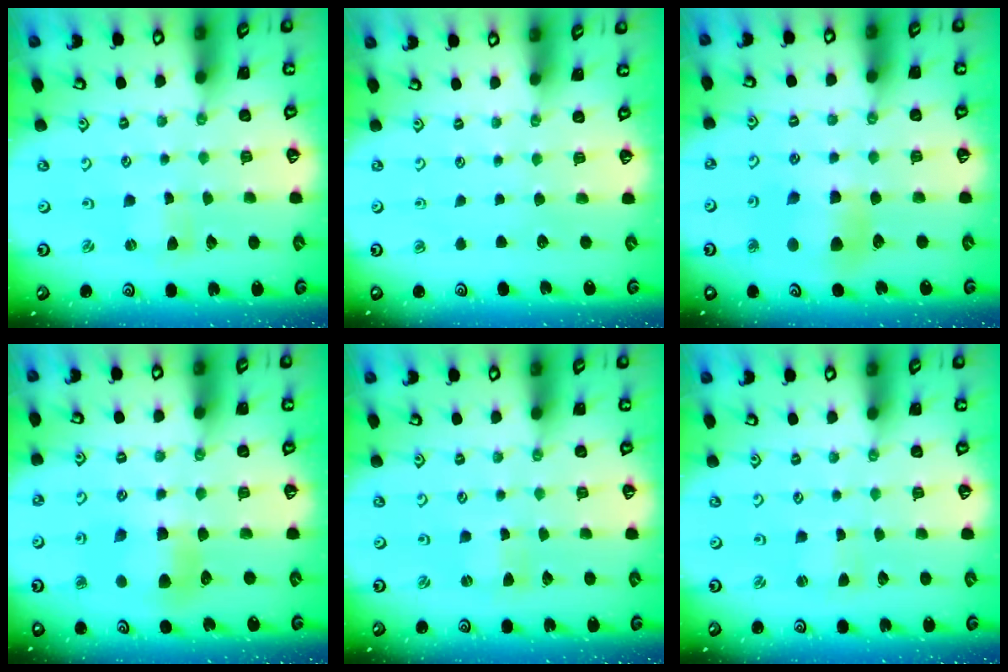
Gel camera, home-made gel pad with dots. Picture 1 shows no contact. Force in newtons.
{"total": 0.0}
{"total": 7.6, "press": 7.5, "slide": 1.0}
{"total": 6.7, "press": 6.7, "slide": 0.7}
{"total": 0.0}
{"total": 1.0, "press": 1.0, "slide": 0.1}